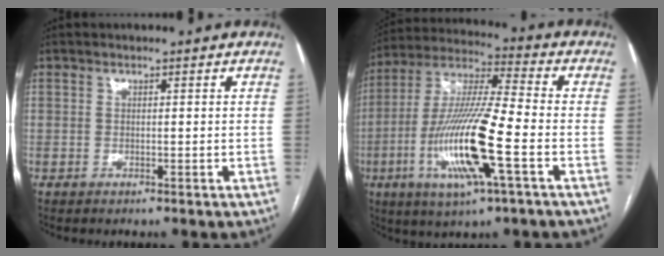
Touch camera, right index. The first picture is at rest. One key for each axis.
{"total": 17.1, "fx": -5.1, "fy": 1.3, "fz": 16.3, "tx": -0.334, "ty": -0.013, "tz": -0.094}